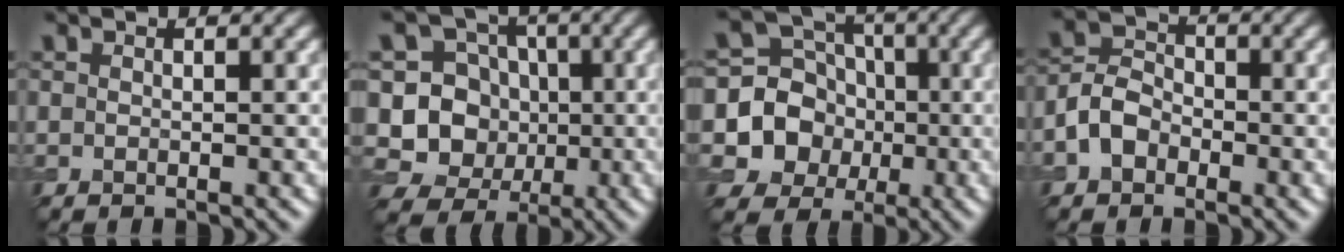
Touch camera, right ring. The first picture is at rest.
{"total": 8.2, "force": [-0.8, 7.8, 2.4], "torque": [-0.041, 0.019, -0.039]}
{"total": 10.0, "force": [-1.6, 9.4, 3.0], "torque": [-0.069, 0.014, -0.051]}
{"total": 3.4, "force": [-1.5, 2.4, 1.8], "torque": [-0.033, 0.009, -0.036]}